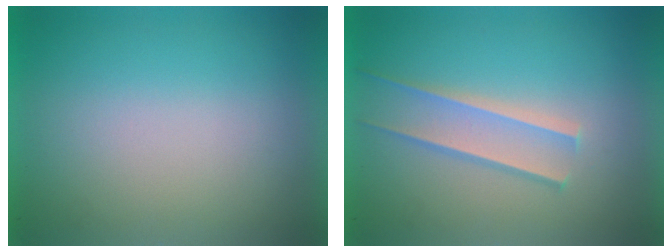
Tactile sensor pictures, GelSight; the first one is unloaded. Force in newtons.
{"total": 1.7}